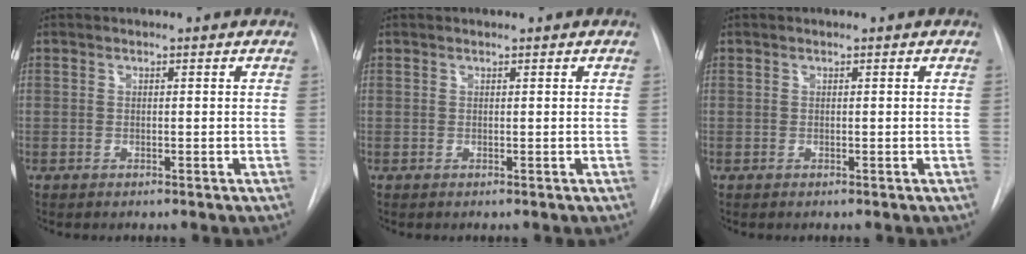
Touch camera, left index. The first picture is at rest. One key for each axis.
{"total": 0.0}
{"total": 0.0}